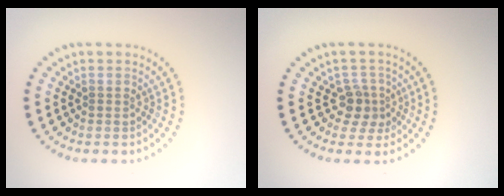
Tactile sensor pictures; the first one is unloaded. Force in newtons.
{"total": 2.5, "press": 1.9, "slide": 1.5}